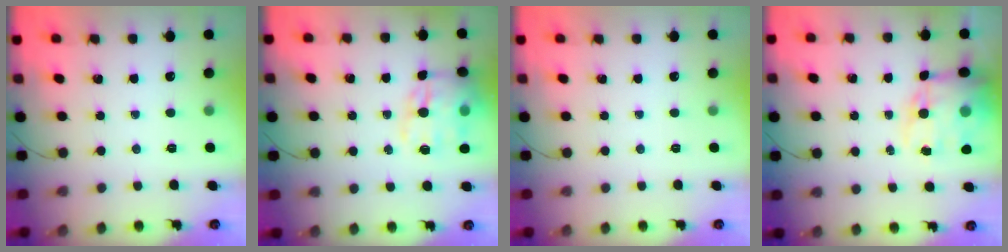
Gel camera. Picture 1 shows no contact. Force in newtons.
{"total": 14.2, "press": 13.9, "slide": 3.0}
{"total": 0.0}
{"total": 16.1, "press": 15.6, "slide": 3.6}